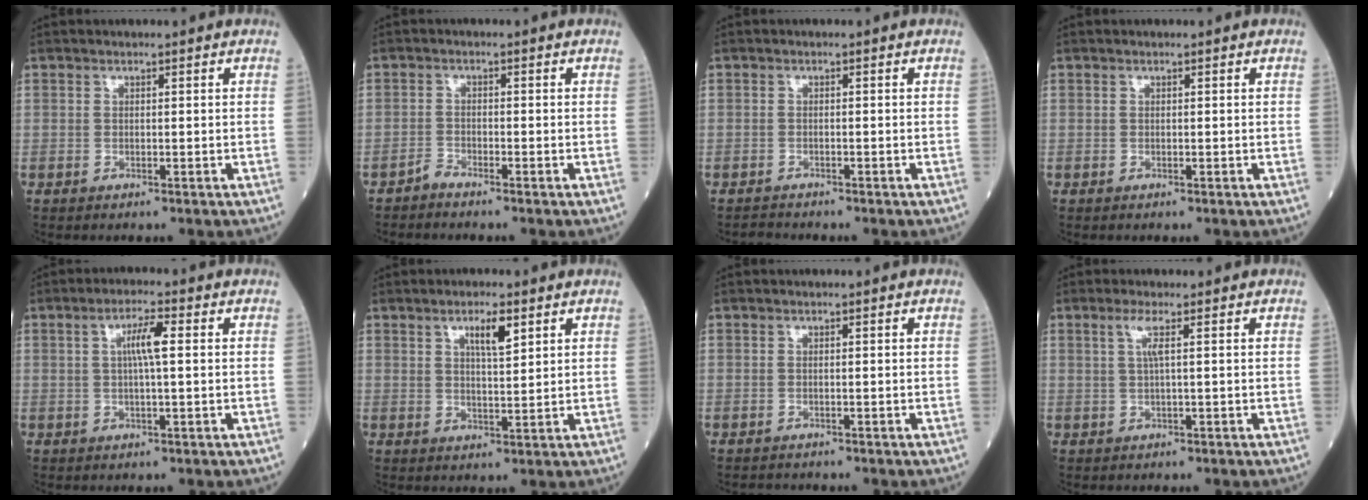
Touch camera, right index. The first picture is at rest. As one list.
[{"total": 1.3, "force": [-1.3, -0.1, 0.1], "torque": [-0.003, -0.003, -0.027]}, {"total": 1.2, "force": [-1.1, 0.1, -0.5], "torque": [0.006, -0.005, -0.022]}, {"total": 0.0}, {"total": 4.3, "force": [0.7, 0.2, 4.2], "torque": [-0.078, 0.007, 0.011]}, {"total": 4.3, "force": [2.3, 0.7, 3.6], "torque": [-0.063, 0.000, 0.039]}, {"total": 0.7, "force": [-0.7, 0.1, 0.0], "torque": [-0.004, -0.002, -0.011]}, {"total": 2.2, "force": [0.8, -0.3, 2.0], "torque": [-0.049, 0.006, 0.019]}]